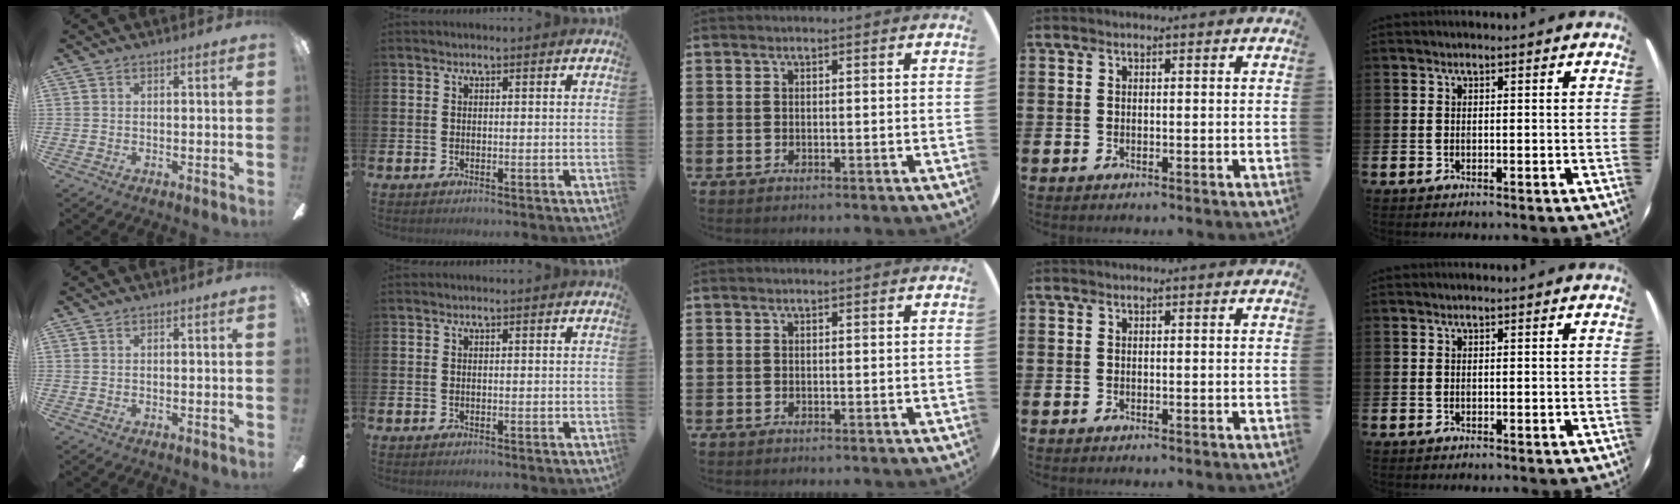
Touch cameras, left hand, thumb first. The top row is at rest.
{}